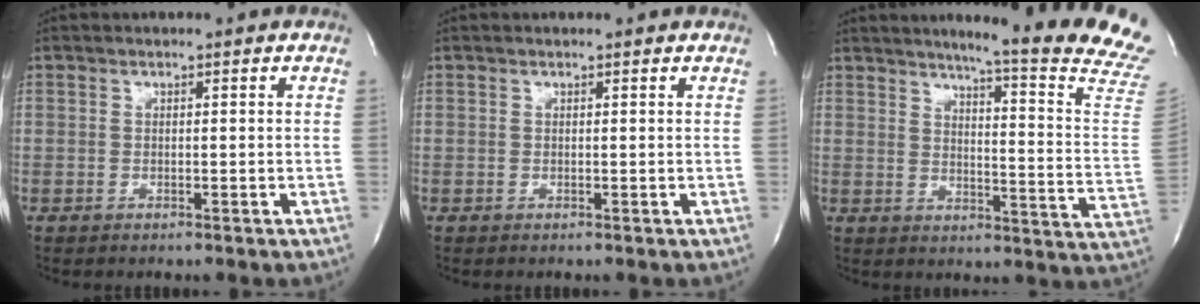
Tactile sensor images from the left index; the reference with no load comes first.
{"total": 0.9, "force": [0.9, 0.1, 0.1], "torque": [-0.009, 0.004, 0.008]}
{"total": 22.2, "force": [19.2, -0.8, 11.1], "torque": [-0.148, -0.114, 0.219]}